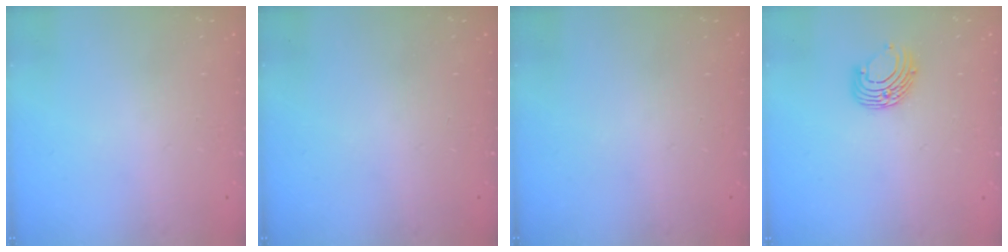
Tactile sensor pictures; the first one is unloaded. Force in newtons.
{"total": 0.0}
{"total": 0.0}
{"total": 8.2, "press": 8.2, "slide": 0.8}